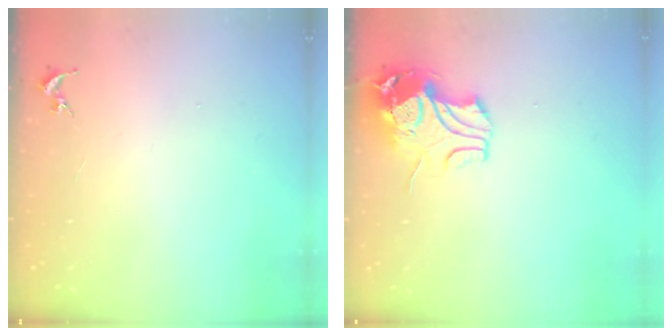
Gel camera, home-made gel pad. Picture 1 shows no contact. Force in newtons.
{"total": 11.3, "press": 11.2, "slide": 1.6}